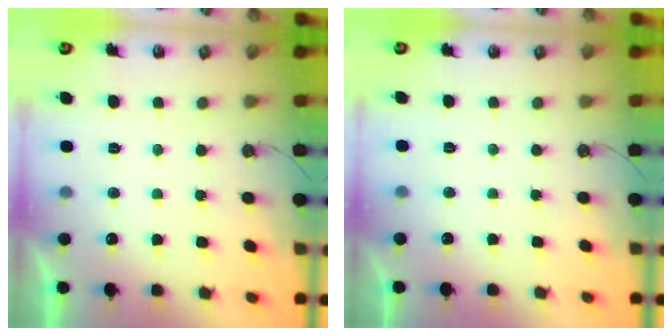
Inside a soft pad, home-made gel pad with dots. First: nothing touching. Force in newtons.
{"total": 0.0}